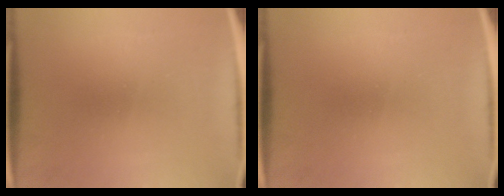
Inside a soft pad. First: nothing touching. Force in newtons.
{"total": 0.0}